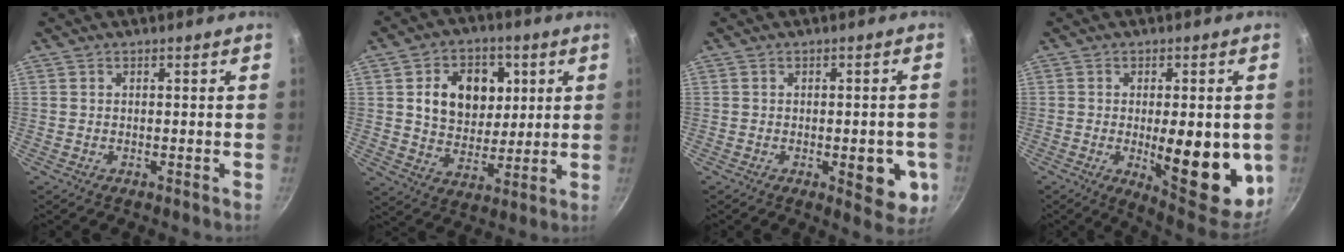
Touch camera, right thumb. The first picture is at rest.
{"total": 13.9, "force": [3.5, 10.6, 8.2], "torque": [-0.088, -0.010, 0.055]}
{"total": 8.4, "force": [-2.1, 3.6, 7.2], "torque": [-0.061, 0.003, -0.022]}
{"total": 17.4, "force": [-2.3, 6.4, 16.0], "torque": [-0.183, -0.017, -0.021]}